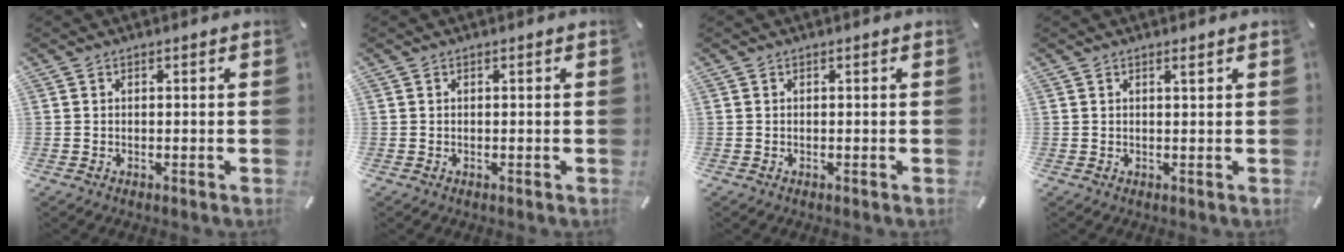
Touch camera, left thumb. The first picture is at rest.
{"total": 0.0}
{"total": 0.0}
{"total": 1.1, "force": [0.8, 0.1, 0.8], "torque": [-0.016, -0.001, 0.013]}